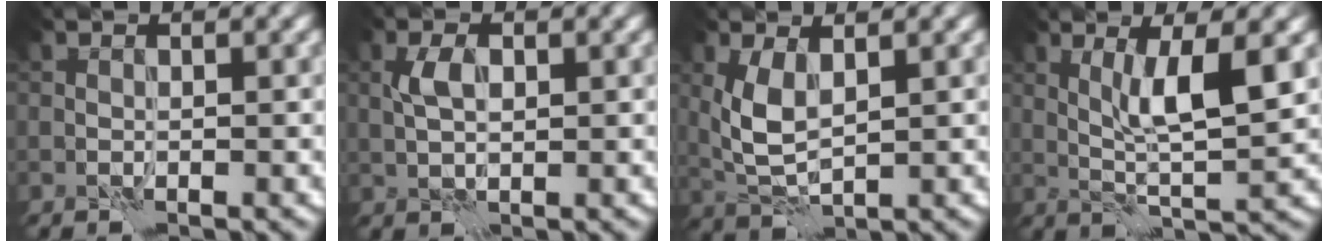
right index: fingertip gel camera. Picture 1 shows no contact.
{"total": 2.2, "force": [0.7, 1.2, 1.7], "torque": [-0.034, 0.002, 0.011]}
{"total": 3.9, "force": [1.4, 1.9, 3.1], "torque": [-0.078, -0.001, 0.031]}
{"total": 5.2, "force": [1.6, 0.7, 4.9], "torque": [-0.091, -0.004, 0.032]}